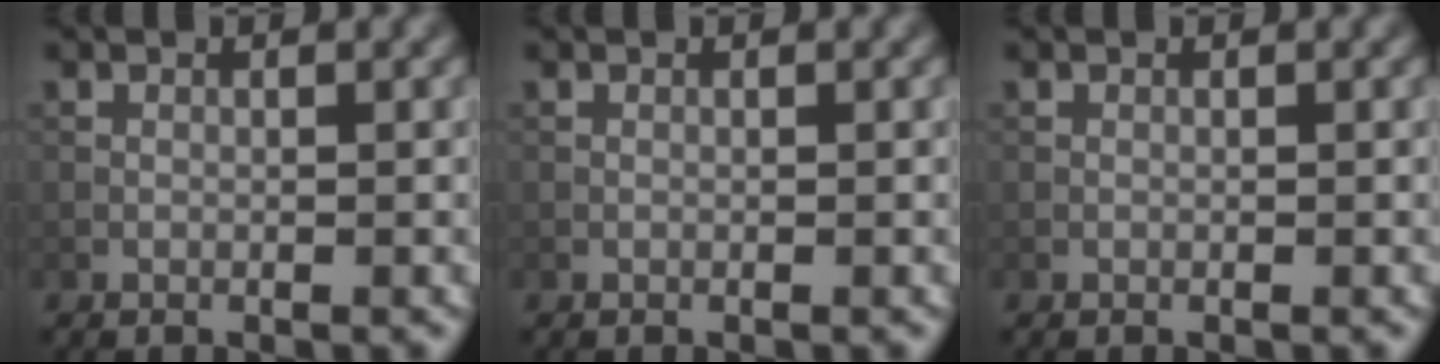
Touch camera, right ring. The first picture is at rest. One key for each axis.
{"total": 0.0}
{"total": 0.0}